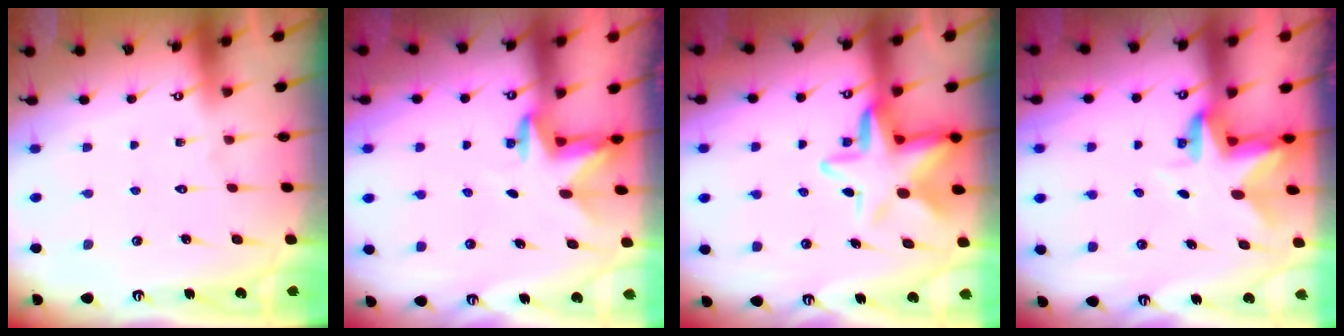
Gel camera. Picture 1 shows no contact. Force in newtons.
{"total": 3.0, "press": 2.9, "slide": 0.7}
{"total": 11.1, "press": 10.8, "slide": 2.6}
{"total": 3.2, "press": 3.2, "slide": 0.5}